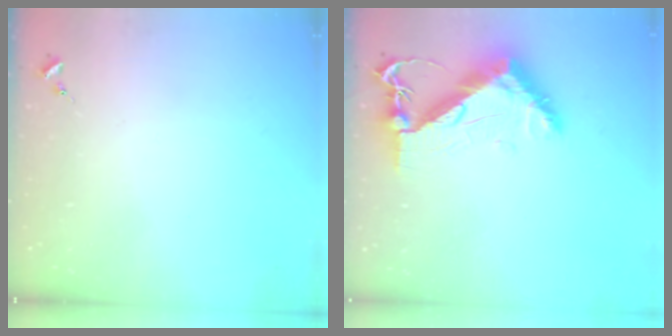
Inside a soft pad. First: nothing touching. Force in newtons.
{"total": 11.3, "press": 11.3, "slide": 1.1}